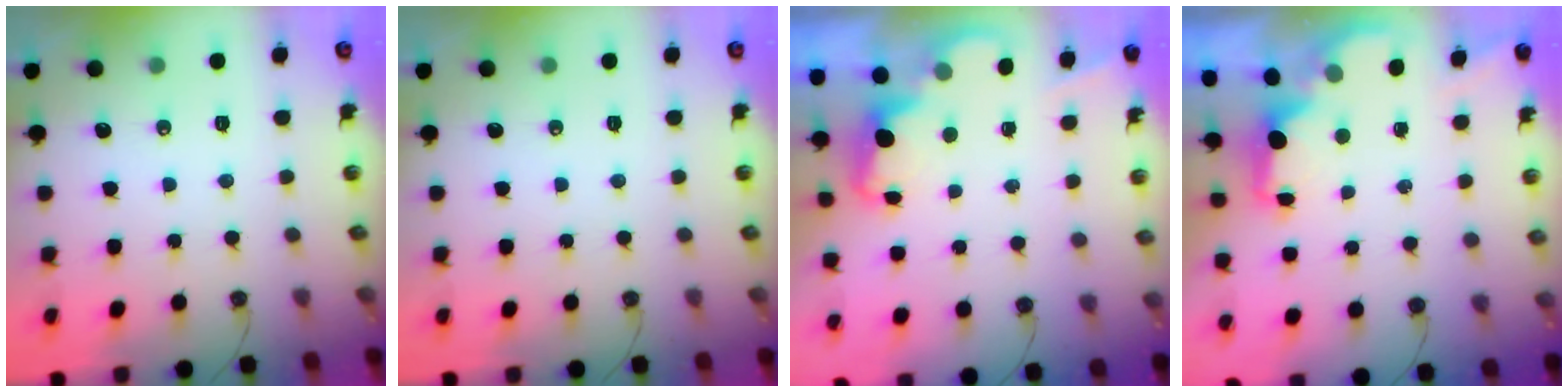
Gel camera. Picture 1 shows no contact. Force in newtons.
{"total": 0.0}
{"total": 2.4, "press": 2.4, "slide": 0.5}
{"total": 1.8, "press": 1.6, "slide": 0.8}